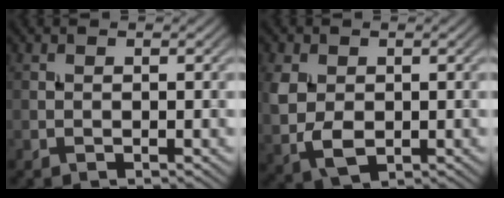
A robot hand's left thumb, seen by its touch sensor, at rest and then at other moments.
{"total": 5.4, "force": [0.2, 4.0, 3.7], "torque": [-0.096, -0.007, 0.005]}